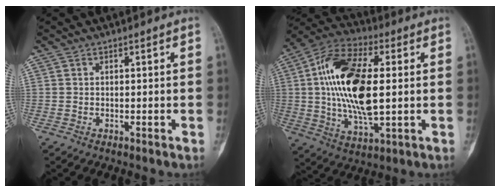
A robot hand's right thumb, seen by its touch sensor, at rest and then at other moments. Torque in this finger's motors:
{"motor_torque": [0.59, 3.44, 2.18, 0.31, 0.60]}